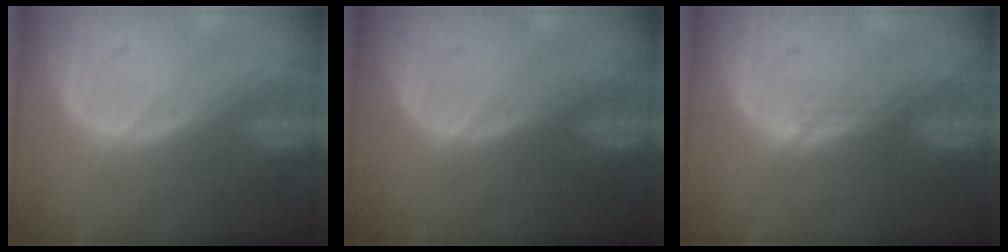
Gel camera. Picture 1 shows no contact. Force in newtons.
{"total": 0.0}
{"total": 1.5, "press": 1.0, "slide": 1.0}